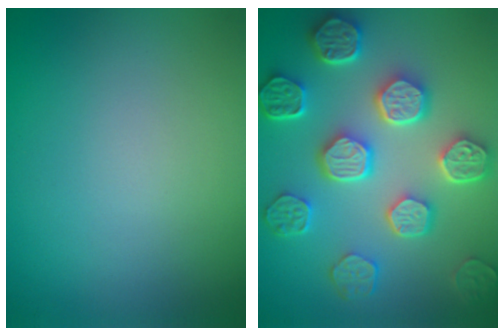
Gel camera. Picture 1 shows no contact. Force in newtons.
{"total": 8.4, "press": 6.5, "slide": 5.3}